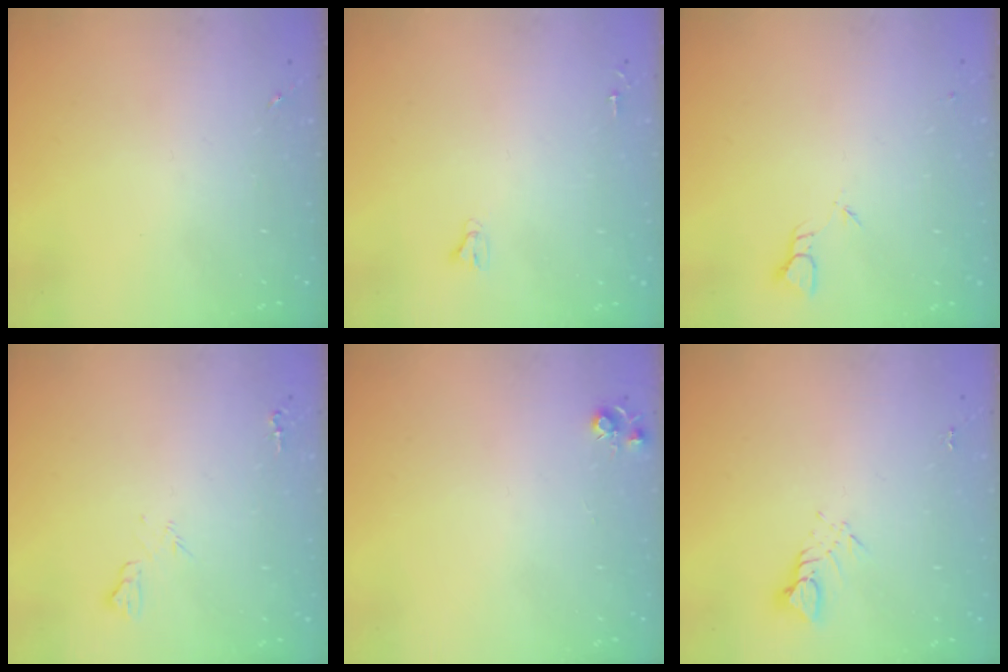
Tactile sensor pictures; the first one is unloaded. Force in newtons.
{"total": 2.4, "press": 2.4, "slide": 0.2}
{"total": 2.0, "press": 2.0, "slide": 0.1}
{"total": 5.8, "press": 5.8, "slide": 0.7}
{"total": 5.1, "press": 5.0, "slide": 0.5}
{"total": 3.1, "press": 3.1, "slide": 0.1}